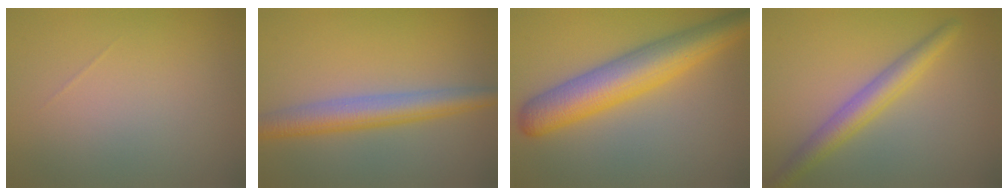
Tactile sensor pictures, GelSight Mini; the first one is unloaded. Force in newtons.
{"total": 4.8, "press": 4.8, "slide": 0.1}
{"total": 7.5, "press": 7.5, "slide": 0.2}
{"total": 3.4, "press": 3.4, "slide": 0.1}